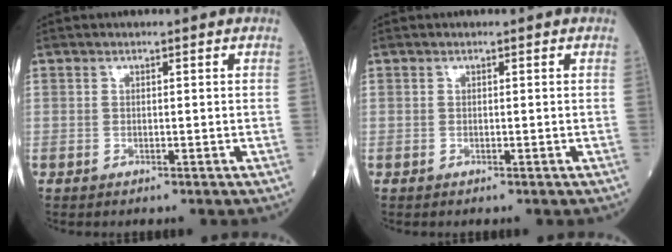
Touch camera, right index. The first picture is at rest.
{"total": 0.0}